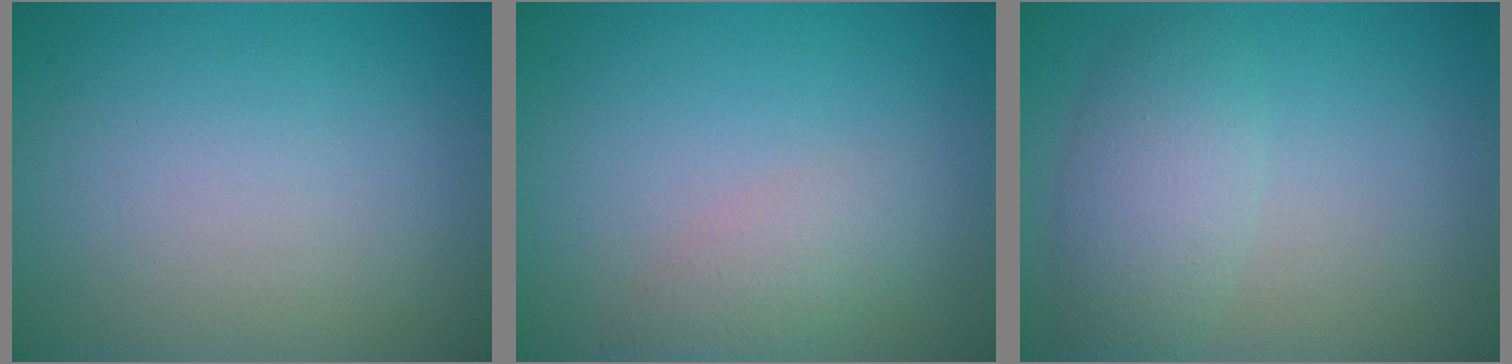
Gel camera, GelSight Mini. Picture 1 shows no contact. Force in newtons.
{"total": 2.4, "press": 2.4, "slide": 0.2}
{"total": 3.8, "press": 3.8, "slide": 0.3}